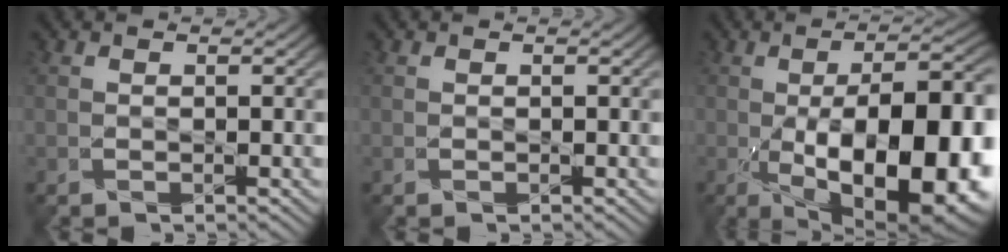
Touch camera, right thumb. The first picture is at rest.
{"total": 0.0}
{"total": 18.0, "force": [-5.1, 8.1, 15.3], "torque": [-0.216, -0.019, -0.068]}